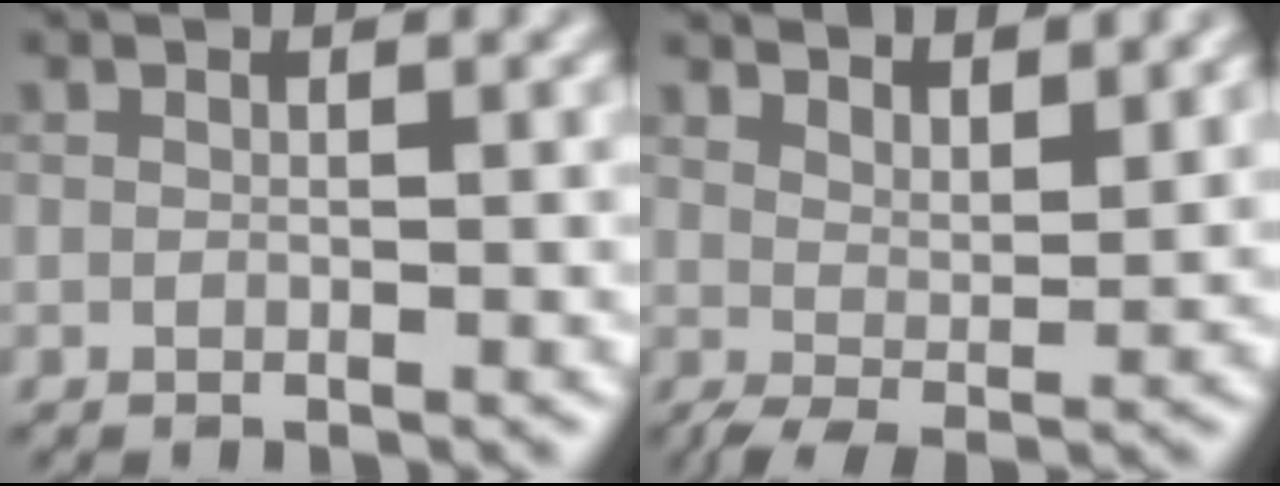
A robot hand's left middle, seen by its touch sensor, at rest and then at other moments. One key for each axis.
{"total": 5.0, "fx": 3.9, "fy": 1.5, "fz": 2.7, "tx": -0.047, "ty": 0.001, "tz": 0.063}